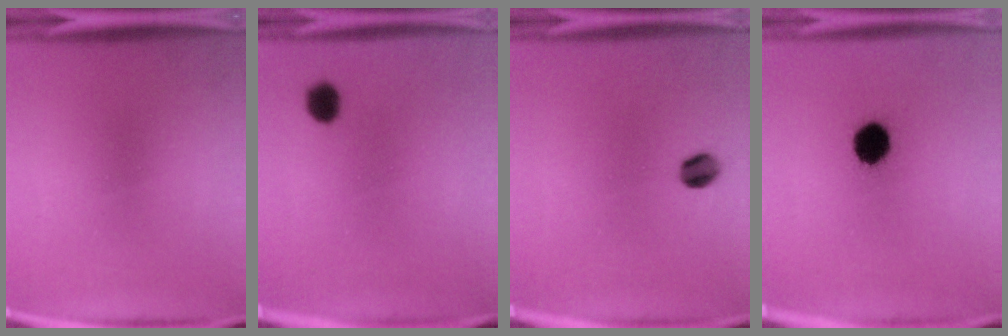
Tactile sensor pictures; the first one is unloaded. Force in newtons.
{"total": 3.3}
{"total": 3.4}
{"total": 8.4}